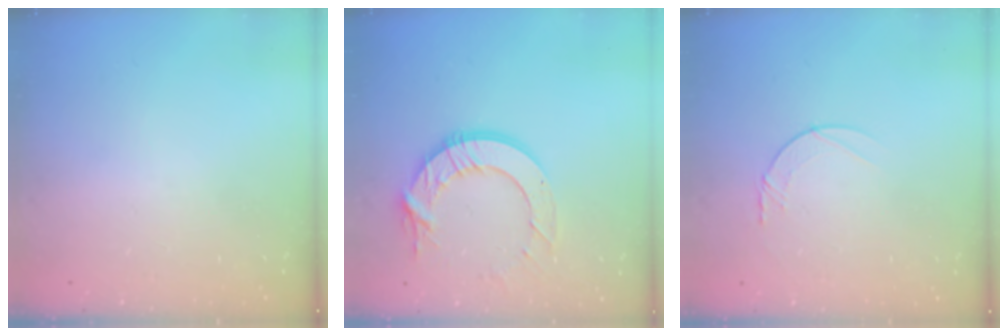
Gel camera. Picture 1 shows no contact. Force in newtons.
{"total": 12.6, "press": 12.6, "slide": 1.1}
{"total": 4.2, "press": 4.2, "slide": 0.5}